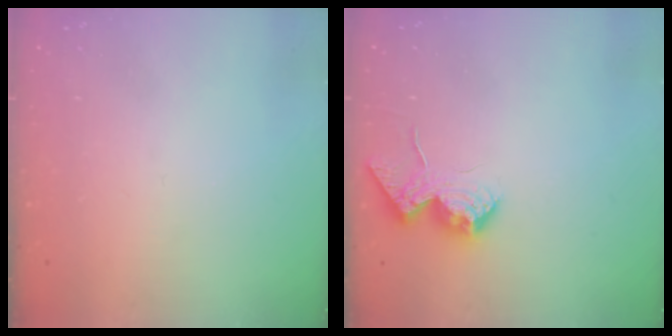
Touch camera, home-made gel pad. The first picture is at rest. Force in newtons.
{"total": 16.2, "press": 16.2, "slide": 0.4}